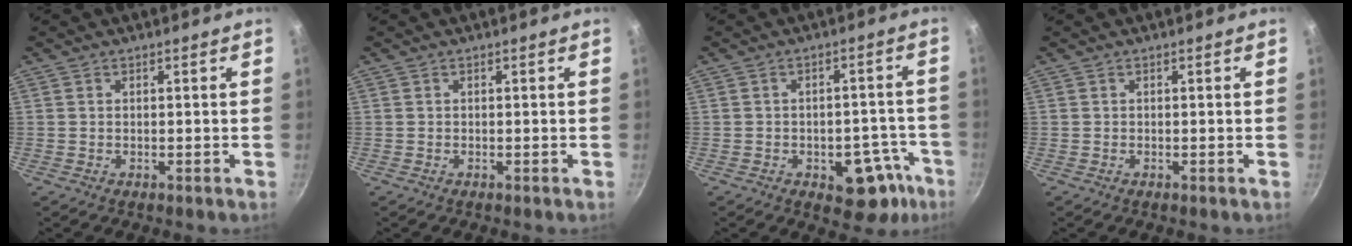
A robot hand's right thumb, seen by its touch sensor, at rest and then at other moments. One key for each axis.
{"total": 0.0}
{"total": 10.0, "fx": -4.8, "fy": 5.6, "fz": 6.7, "tx": -0.048, "ty": 0.043, "tz": -0.053}
{"total": 0.0}